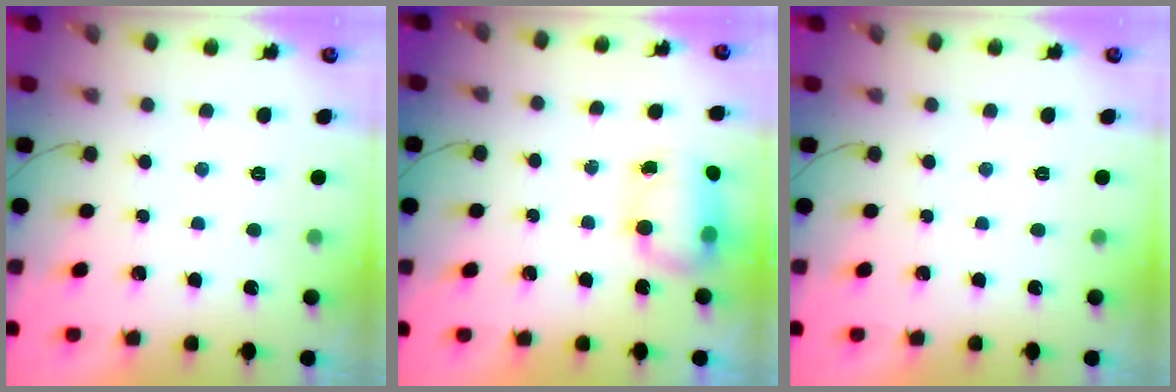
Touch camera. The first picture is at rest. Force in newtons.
{"total": 9.6, "press": 8.5, "slide": 4.4}
{"total": 0.0}